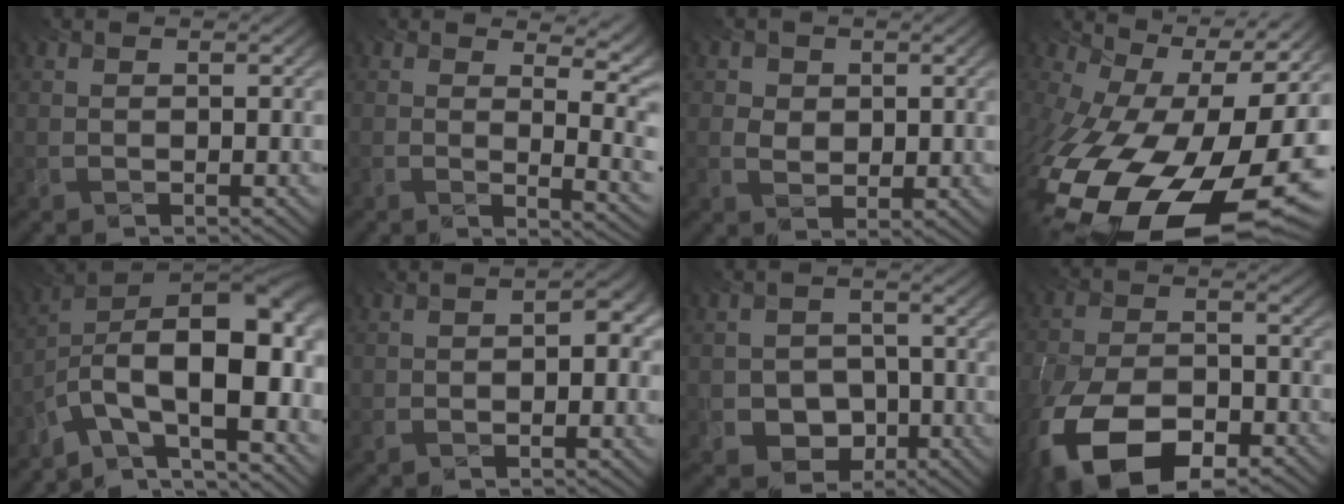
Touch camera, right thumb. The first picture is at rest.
{"total": 11.6, "force": [6.0, 4.8, 8.7], "torque": [-0.120, 0.023, 0.076]}
{"total": 1.9, "force": [0.3, 1.8, 0.5], "torque": [-0.019, -0.008, 0.011]}
{"total": 20.0, "force": [-7.6, 11.3, 14.6], "torque": [-0.256, -0.068, -0.109]}
{"total": 16.1, "force": [-6.8, 7.3, 12.7], "torque": [-0.184, 0.003, -0.122]}
{"total": 3.5, "force": [-0.4, 1.9, 2.9], "torque": [-0.045, 0.010, -0.006]}
{"total": 5.8, "force": [-2.9, 4.6, 2.0], "torque": [-0.057, -0.030, -0.054]}
{"total": 16.4, "force": [-10.7, 8.5, 9.0], "torque": [-0.186, -0.059, -0.176]}